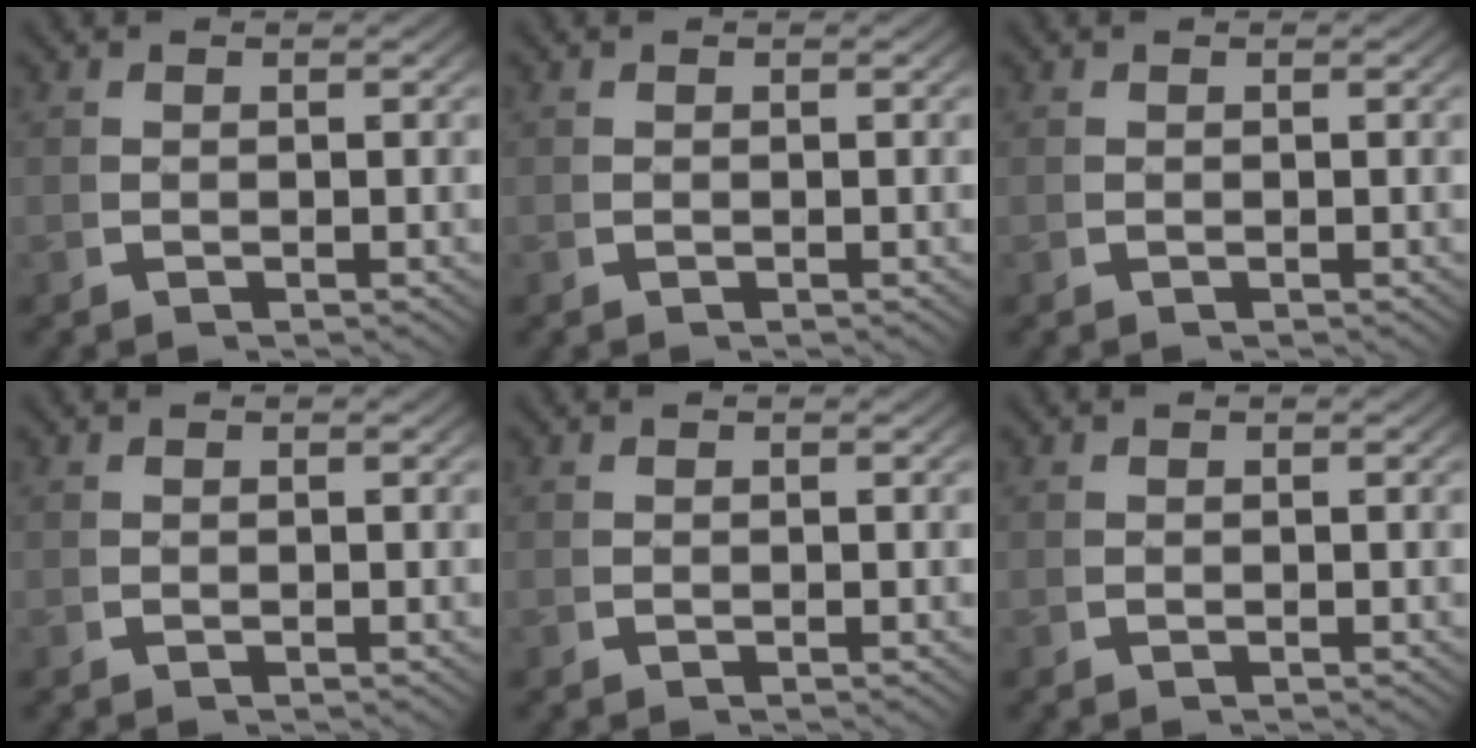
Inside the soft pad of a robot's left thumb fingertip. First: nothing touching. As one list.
[{"total": 0.0}, {"total": 0.0}, {"total": 0.0}, {"total": 0.0}, {"total": 0.0}]